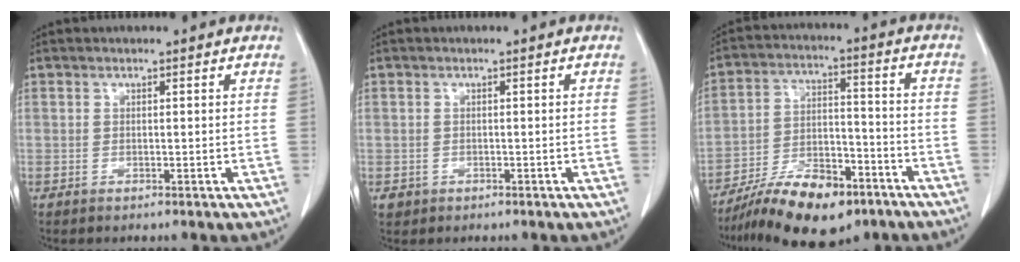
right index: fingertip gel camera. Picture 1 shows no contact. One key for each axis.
{"total": 1.4, "fx": -0.6, "fy": 1.2, "fz": 0.2, "tx": -0.004, "ty": 0.004, "tz": -0.004}
{"total": 14.6, "fx": -10.3, "fy": 5.5, "fz": 8.8, "tx": -0.145, "ty": 0.010, "tz": -0.172}